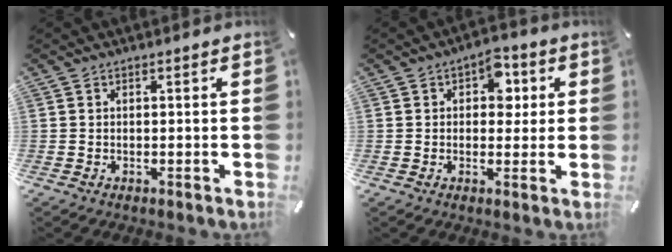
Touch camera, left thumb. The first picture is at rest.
{"total": 8.2, "force": [1.9, 6.1, 5.2], "torque": [-0.055, 0.000, 0.025]}